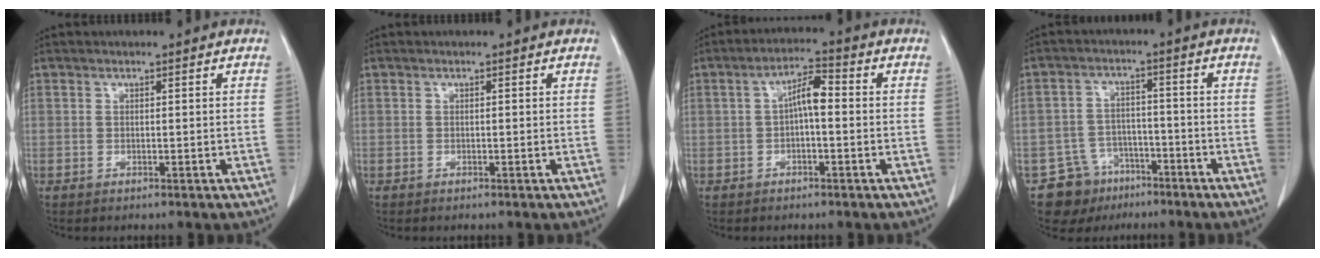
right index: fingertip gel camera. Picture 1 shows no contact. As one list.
[{"total": 0.0}, {"total": 4.8, "force": [0.0, 1.3, 4.6], "torque": [-0.081, 0.020, -0.002]}, {"total": 7.7, "force": [-5.0, 5.8, 0.6], "torque": [-0.010, 0.018, -0.075]}]